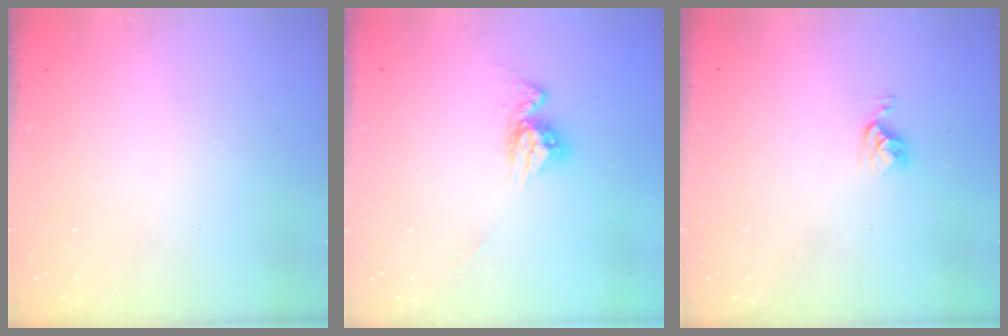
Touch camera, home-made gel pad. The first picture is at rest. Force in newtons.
{"total": 8.7, "press": 8.6, "slide": 0.7}
{"total": 5.2, "press": 5.2, "slide": 0.6}